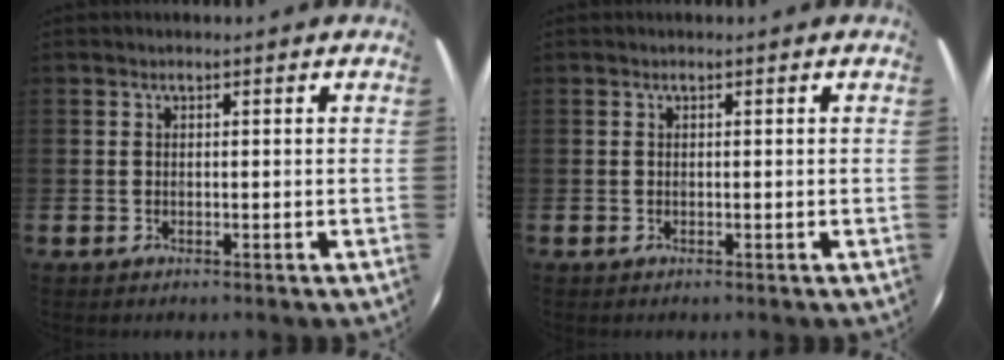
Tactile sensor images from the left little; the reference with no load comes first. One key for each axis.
{"total": 0.0}